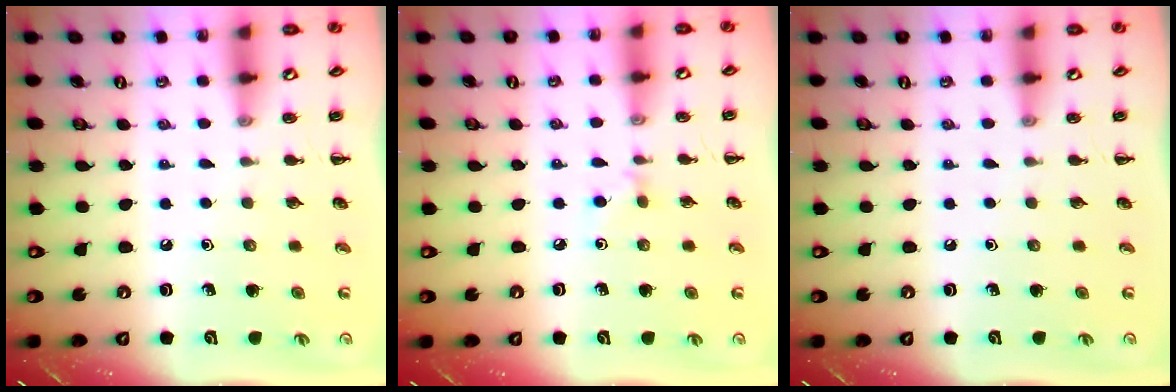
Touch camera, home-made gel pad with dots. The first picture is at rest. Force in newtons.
{"total": 3.8, "press": 3.6, "slide": 1.2}
{"total": 0.0}